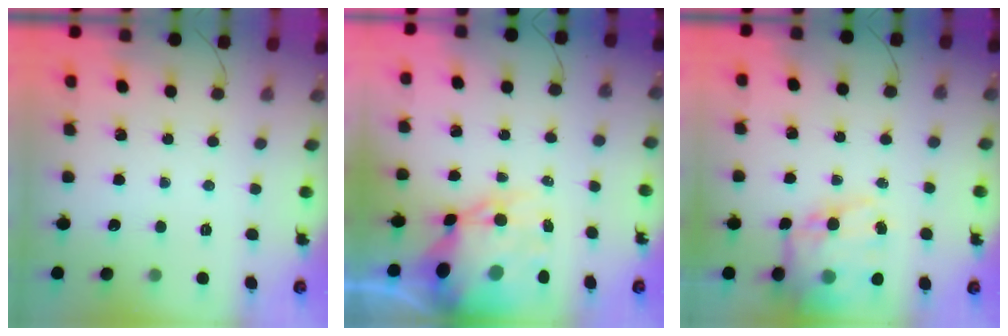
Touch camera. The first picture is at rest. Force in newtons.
{"total": 13.6, "press": 13.2, "slide": 3.5}
{"total": 17.1, "press": 16.7, "slide": 3.6}